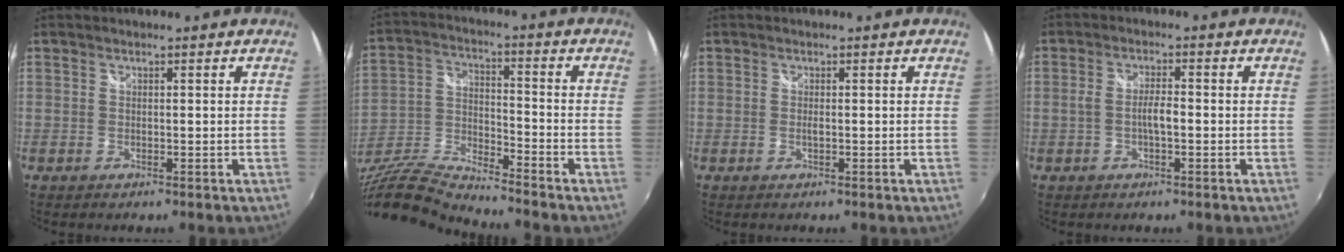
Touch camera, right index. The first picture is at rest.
{"total": 13.8, "force": [-12.2, 1.2, 6.4], "torque": [-0.145, -0.016, -0.247]}
{"total": 0.7, "force": [-0.1, 0.0, 0.7], "torque": [-0.012, -0.001, -0.002]}
{"total": 4.9, "force": [-1.2, 0.5, 4.7], "torque": [-0.095, 0.003, -0.021]}